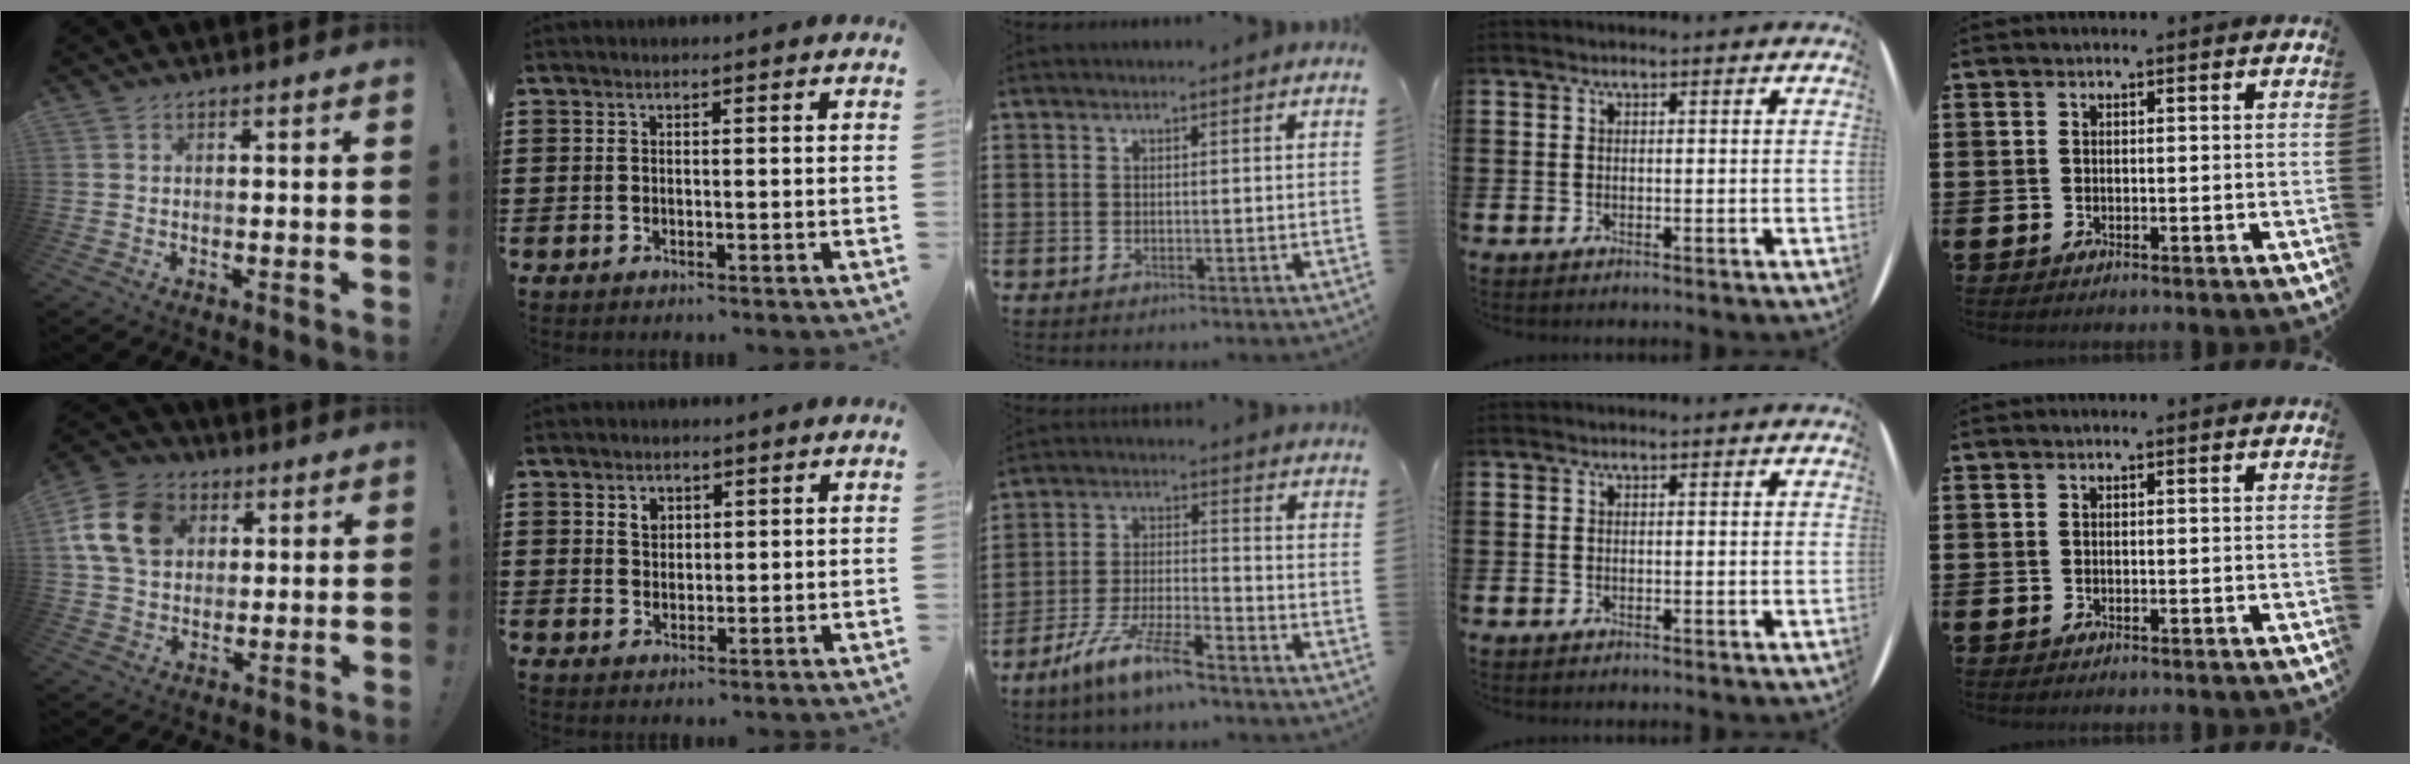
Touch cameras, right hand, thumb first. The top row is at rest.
{"thumb": {"total": 15.4, "force": [5.0, 11.9, 8.3], "torque": [-0.140, -0.004, 0.104]}, "index": {"total": 2.3, "force": [1.3, 1.7, 0.9], "torque": [-0.023, 0.007, 0.024]}, "middle": {"total": 8.7, "force": [-6.9, 1.1, 5.1], "torque": [-0.116, -0.006, -0.137]}}